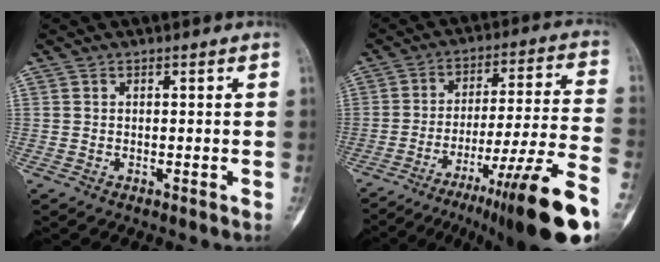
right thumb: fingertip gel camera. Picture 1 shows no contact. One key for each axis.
{"total": 21.8, "fx": -14.0, "fy": 1.3, "fz": 16.7, "tx": -0.217, "ty": 0.061, "tz": -0.219}